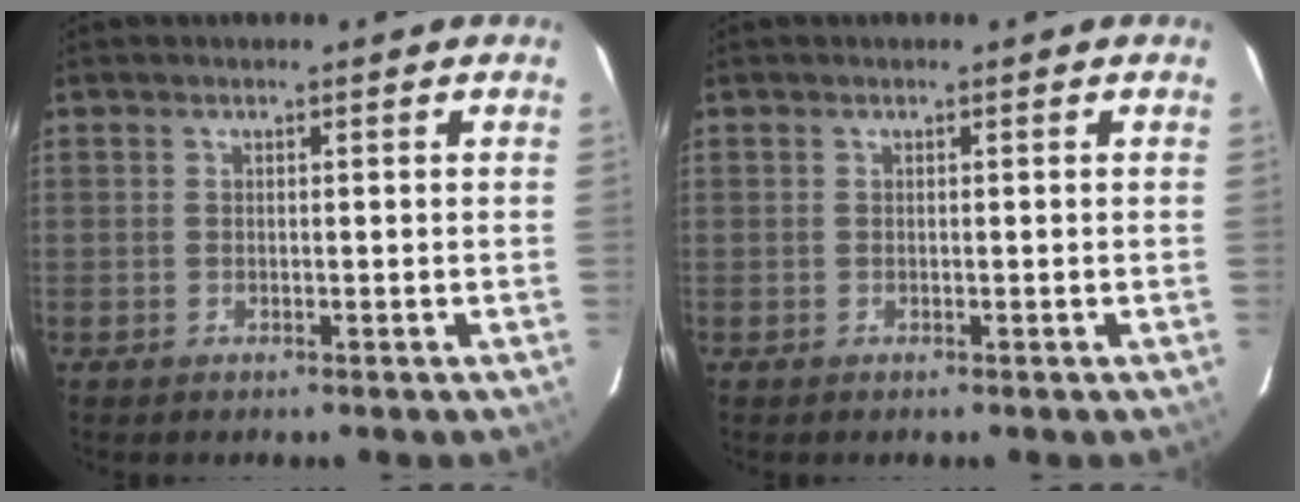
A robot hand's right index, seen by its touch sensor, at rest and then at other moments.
{"total": 0.0}